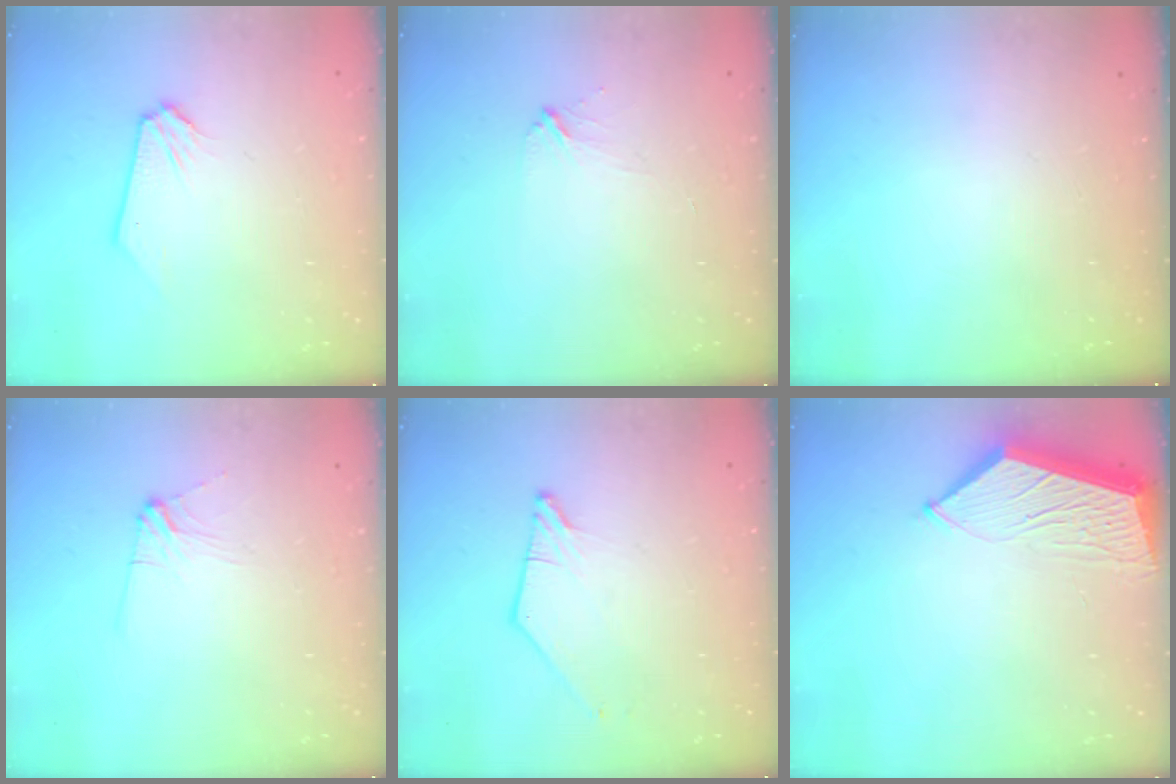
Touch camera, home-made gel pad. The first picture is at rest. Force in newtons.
{"total": 2.1, "press": 2.1, "slide": 0.1}
{"total": 0.0}
{"total": 4.1, "press": 4.1, "slide": 0.6}
{"total": 1.0, "press": 1.0, "slide": 0.1}
{"total": 7.1, "press": 7.0, "slide": 0.8}